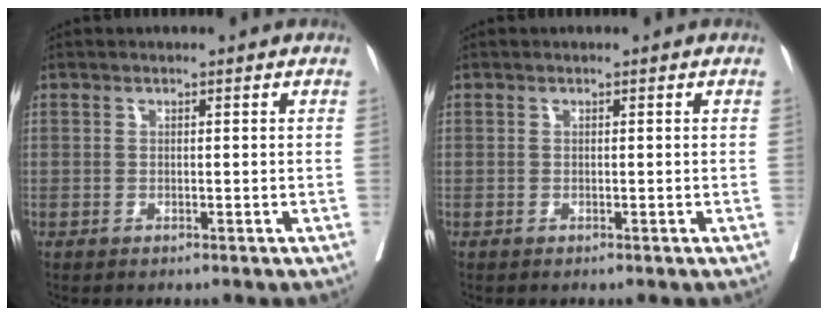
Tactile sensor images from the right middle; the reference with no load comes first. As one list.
[{"total": 0.0}]